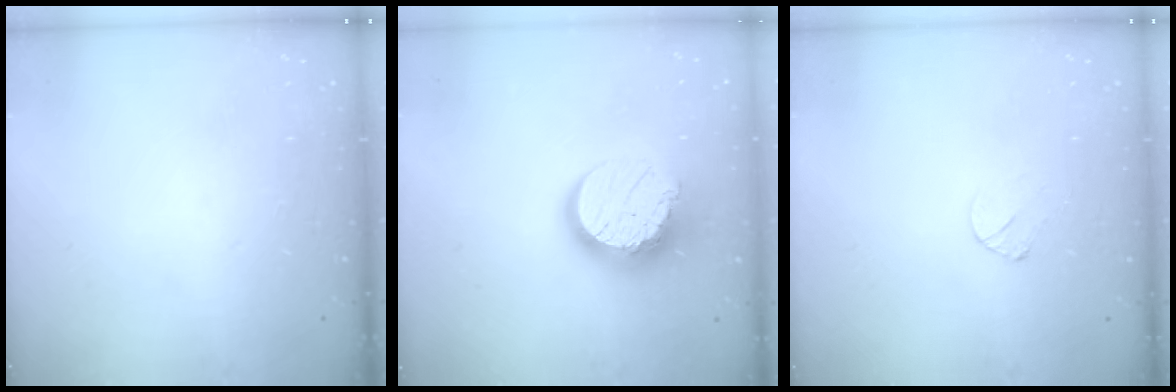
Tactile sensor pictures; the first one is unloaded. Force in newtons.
{"total": 13.4, "press": 13.4, "slide": 0.9}
{"total": 4.7, "press": 4.7, "slide": 0.3}